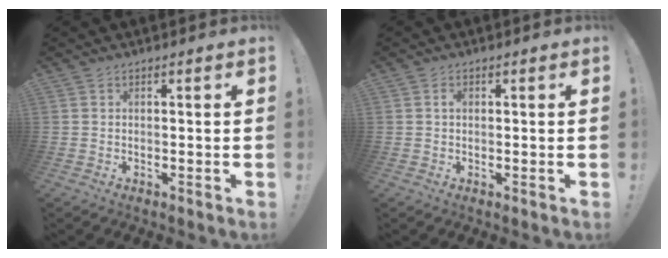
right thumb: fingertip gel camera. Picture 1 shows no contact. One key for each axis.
{"total": 0.8, "fx": 0.2, "fy": 0.6, "fz": 0.6, "tx": -0.004, "ty": 0.000, "tz": 0.001}